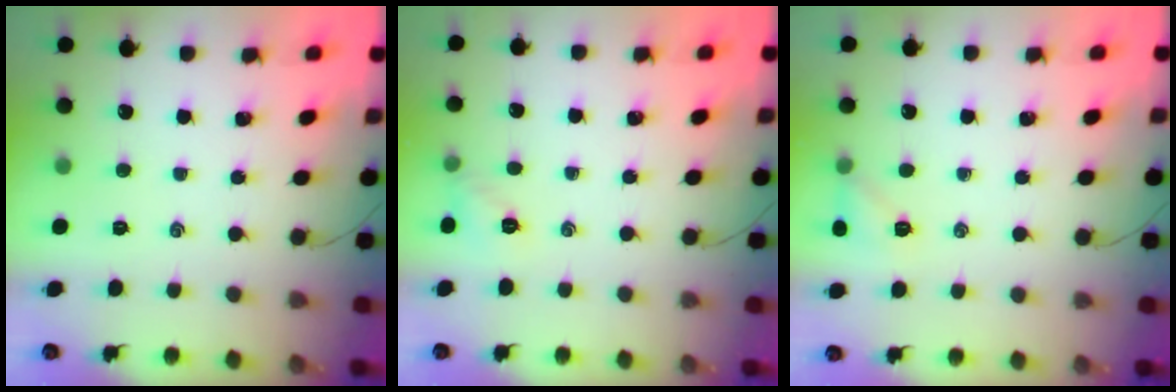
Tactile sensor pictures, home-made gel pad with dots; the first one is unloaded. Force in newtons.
{"total": 6.2, "press": 6.0, "slide": 1.4}
{"total": 7.5, "press": 7.4, "slide": 1.2}